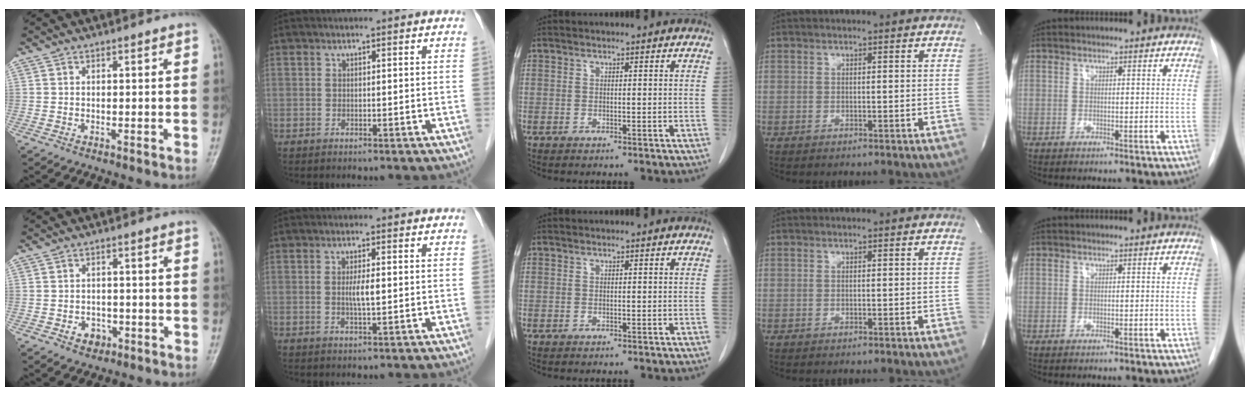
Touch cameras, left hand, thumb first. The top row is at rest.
{"thumb": {"total": 3.3, "force": [-1.6, 2.6, 1.3], "torque": [-0.004, 0.011, -0.019]}, "index": {"total": 2.5, "force": [0.1, 0.3, 2.5], "torque": [-0.049, -0.001, 0.001]}}